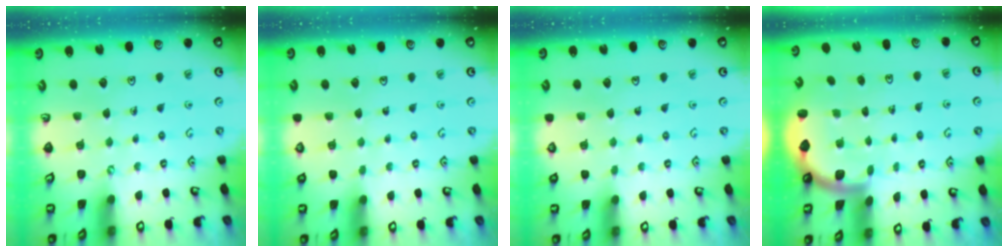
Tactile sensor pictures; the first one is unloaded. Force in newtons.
{"total": 0.0}
{"total": 0.0}
{"total": 1.7, "press": 1.7, "slide": 0.2}